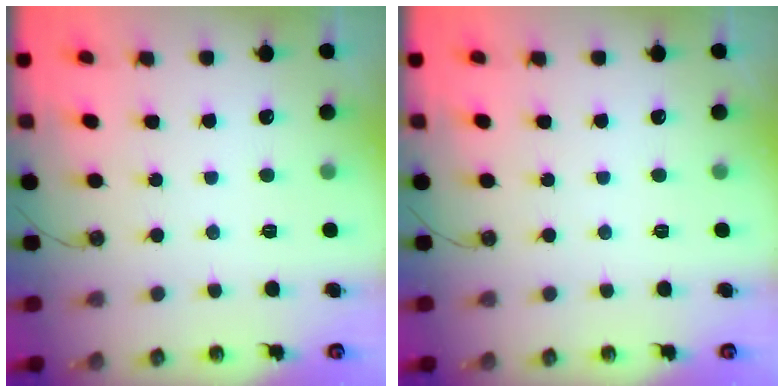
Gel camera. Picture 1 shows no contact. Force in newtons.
{"total": 0.0}